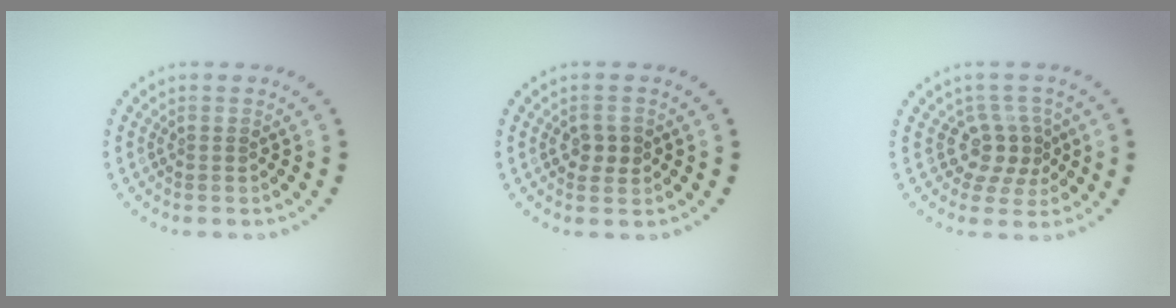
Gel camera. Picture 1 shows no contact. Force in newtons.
{"total": 1.9, "press": 1.9, "slide": 0.1}
{"total": 3.0, "press": 2.3, "slide": 2.0}